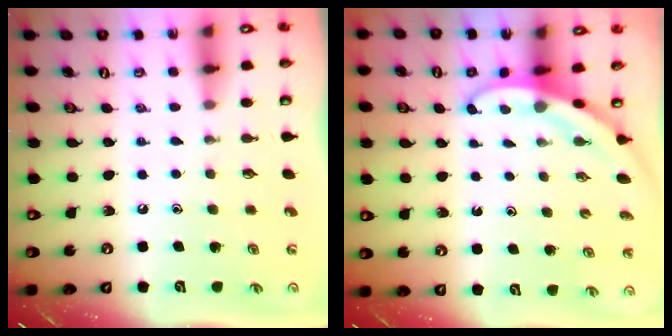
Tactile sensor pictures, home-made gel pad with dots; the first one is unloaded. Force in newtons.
{"total": 3.3, "press": 3.3, "slide": 0.1}